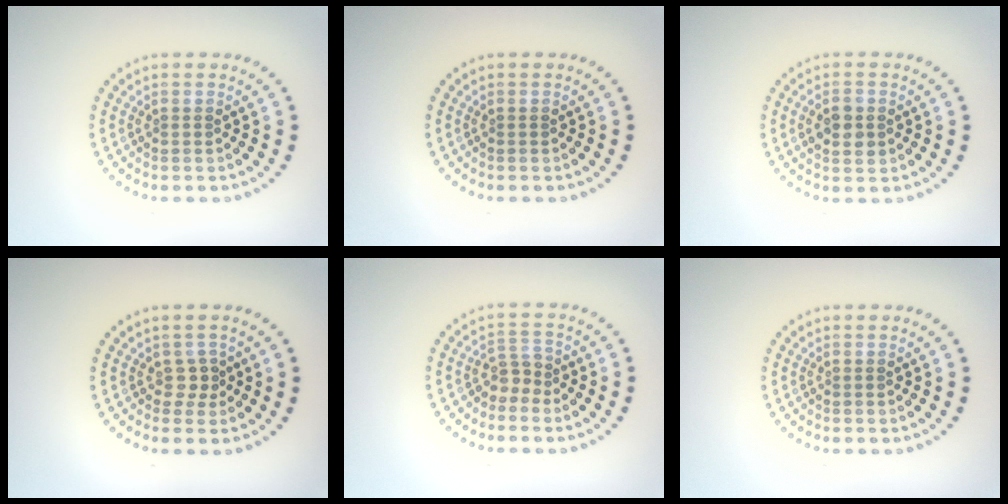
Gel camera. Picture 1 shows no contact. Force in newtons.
{"total": 0.0}
{"total": 2.5, "press": 2.5, "slide": 0.1}
{"total": 1.1, "press": 0.8, "slide": 0.8}
{"total": 2.0, "press": 1.3, "slide": 1.5}
{"total": 0.0}